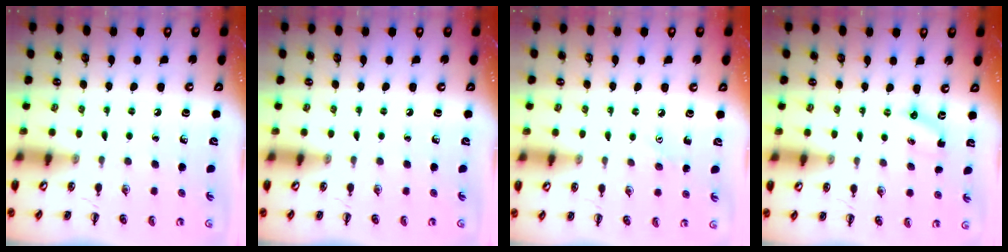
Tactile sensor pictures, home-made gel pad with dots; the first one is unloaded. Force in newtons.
{"total": 0.0}
{"total": 3.9, "press": 3.8, "slide": 0.9}
{"total": 2.8, "press": 2.7, "slide": 0.7}